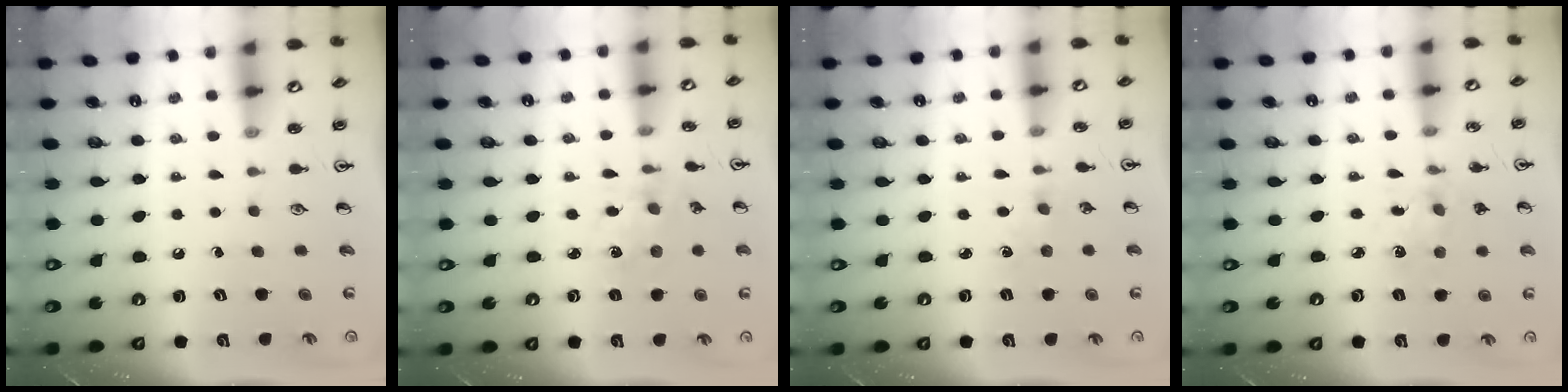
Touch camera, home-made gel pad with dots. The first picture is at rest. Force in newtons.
{"total": 1.3, "press": 1.3, "slide": 0.1}
{"total": 1.9, "press": 1.9, "slide": 0.4}
{"total": 2.5, "press": 2.4, "slide": 0.6}